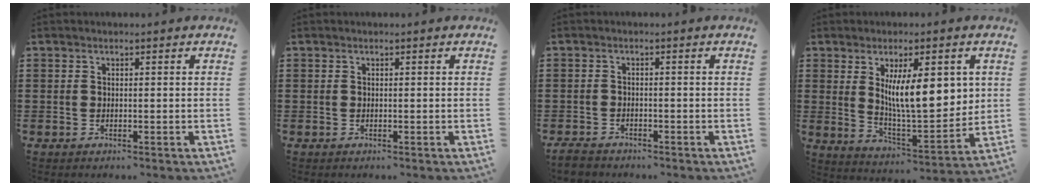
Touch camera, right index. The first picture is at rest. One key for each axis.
{"total": 0.0}
{"total": 1.7, "fx": -1.6, "fy": 0.4, "fz": 0.4, "tx": -0.019, "ty": -0.002, "tz": -0.035}
{"total": 12.2, "fx": 3.3, "fy": 4.0, "fz": 11.0, "tx": -0.179, "ty": -0.006, "tz": 0.053}